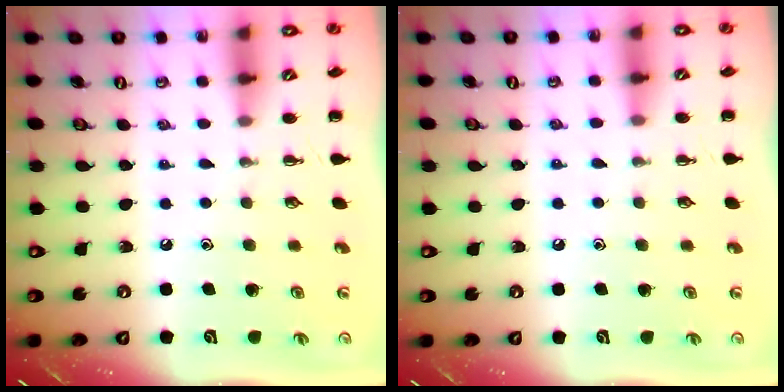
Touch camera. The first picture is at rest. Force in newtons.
{"total": 6.3, "press": 6.0, "slide": 2.0}